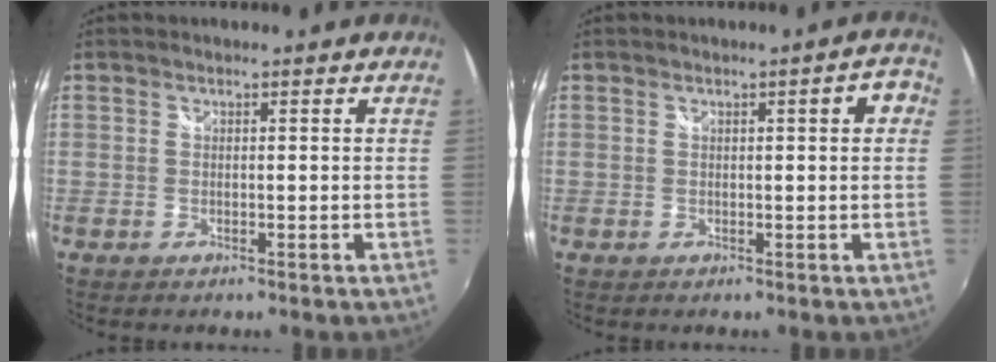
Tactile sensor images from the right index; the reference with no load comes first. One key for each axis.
{"total": 3.4, "fx": 0.9, "fy": 0.7, "fz": 3.2, "tx": -0.042, "ty": 0.010, "tz": 0.014}